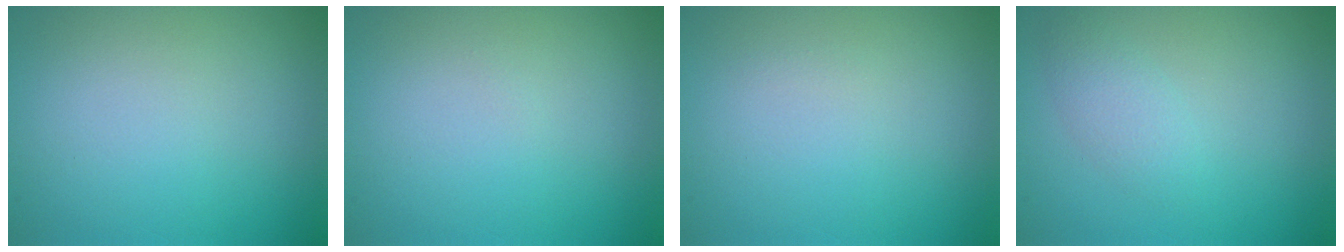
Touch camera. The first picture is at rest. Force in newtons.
{"total": 0.0}
{"total": 0.0}
{"total": 1.6, "press": 1.6, "slide": 0.1}